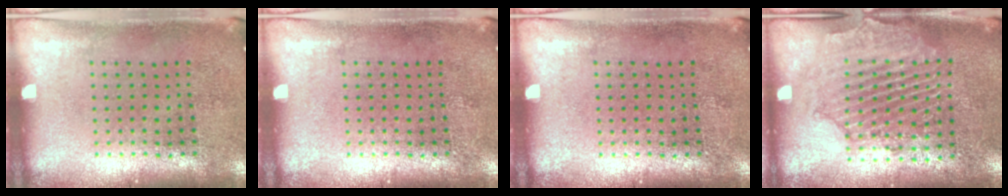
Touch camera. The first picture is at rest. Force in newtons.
{"total": 0.0}
{"total": 0.0}
{"total": 2.0, "press": 1.9, "slide": 0.5}